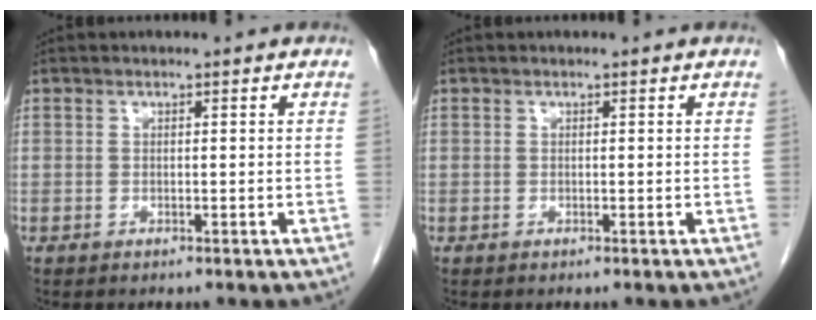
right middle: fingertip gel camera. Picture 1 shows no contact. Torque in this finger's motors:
{"motor_torque": [0.00, 0.00, 0.00, 0.00]}